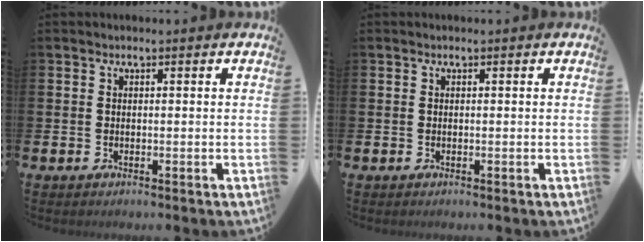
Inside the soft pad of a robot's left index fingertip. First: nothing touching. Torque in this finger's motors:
{"motor_torque": [0.00, 0.00, 0.00, 0.00]}